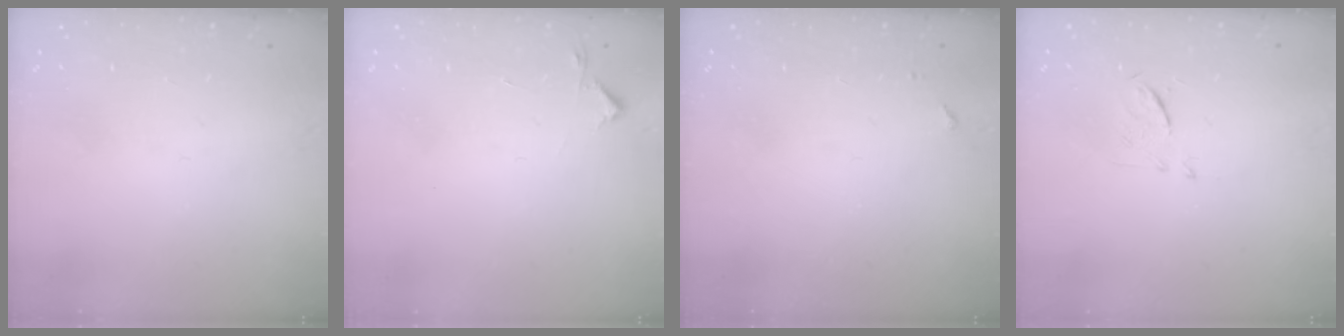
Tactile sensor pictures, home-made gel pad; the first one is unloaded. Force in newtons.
{"total": 2.7, "press": 2.6, "slide": 0.4}
{"total": 3.5, "press": 3.5, "slide": 0.4}
{"total": 6.6, "press": 6.5, "slide": 0.9}